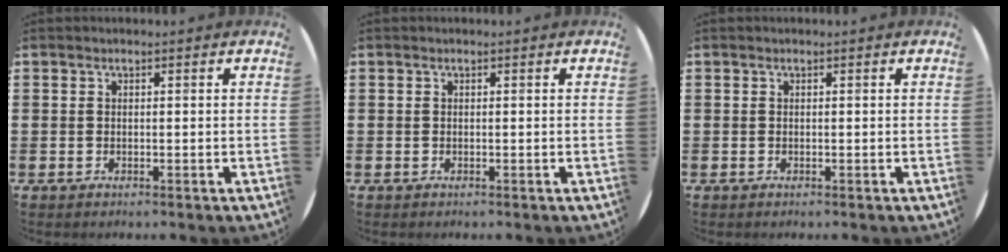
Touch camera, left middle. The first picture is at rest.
{"total": 0.0}
{"total": 0.0}